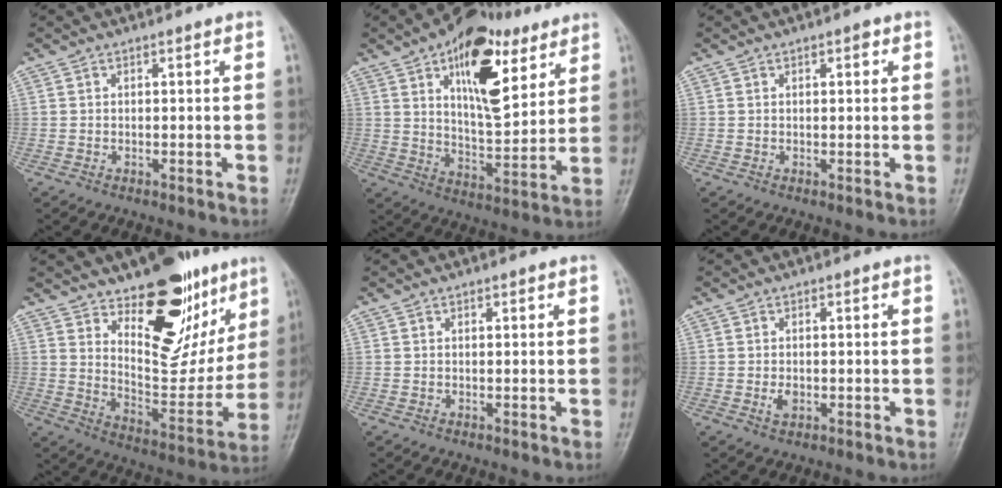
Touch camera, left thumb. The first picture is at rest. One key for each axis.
{"total": 18.8, "fx": 8.9, "fy": 9.0, "fz": 14.0, "tx": -0.169, "ty": -0.032, "tz": 0.141}
{"total": 1.6, "fx": 0.7, "fy": 0.8, "fz": 1.2, "tx": -0.012, "ty": 0.001, "tz": 0.009}
{"total": 21.4, "fx": 12.4, "fy": 10.4, "fz": 14.0, "tx": -0.139, "ty": -0.083, "tz": 0.197}
{"total": 0.5, "fx": 0.2, "fy": 0.3, "fz": 0.3, "tx": -0.003, "ty": 0.000, "tz": 0.003}
{"total": 2.1, "fx": -0.5, "fy": 1.4, "fz": 1.4, "tx": -0.022, "ty": -0.001, "tz": -0.007}